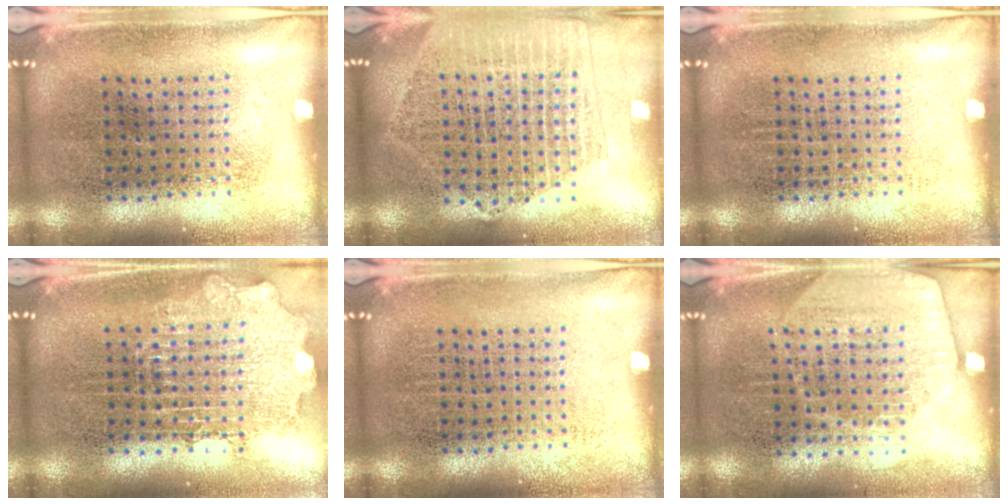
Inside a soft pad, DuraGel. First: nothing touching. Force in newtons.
{"total": 2.1, "press": 1.9, "slide": 0.9}
{"total": 0.0}
{"total": 2.0, "press": 1.6, "slide": 1.2}
{"total": 0.0}
{"total": 1.7, "press": 1.6, "slide": 0.8}